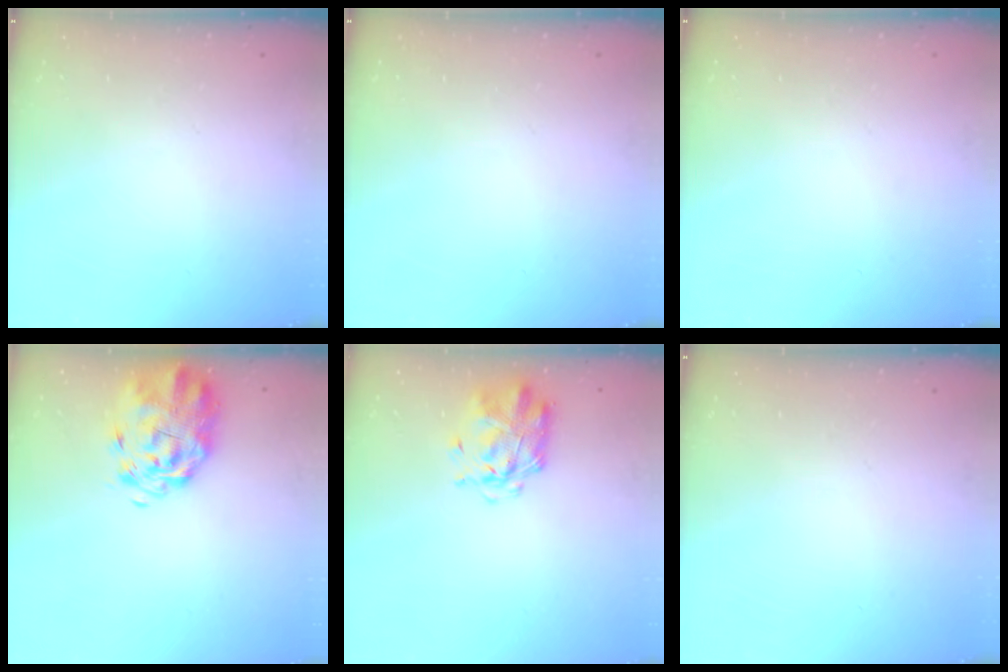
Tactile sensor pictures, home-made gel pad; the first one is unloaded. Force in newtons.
{"total": 0.0}
{"total": 0.0}
{"total": 3.9, "press": 3.3, "slide": 2.1}
{"total": 2.9, "press": 2.8, "slide": 0.8}
{"total": 0.0}